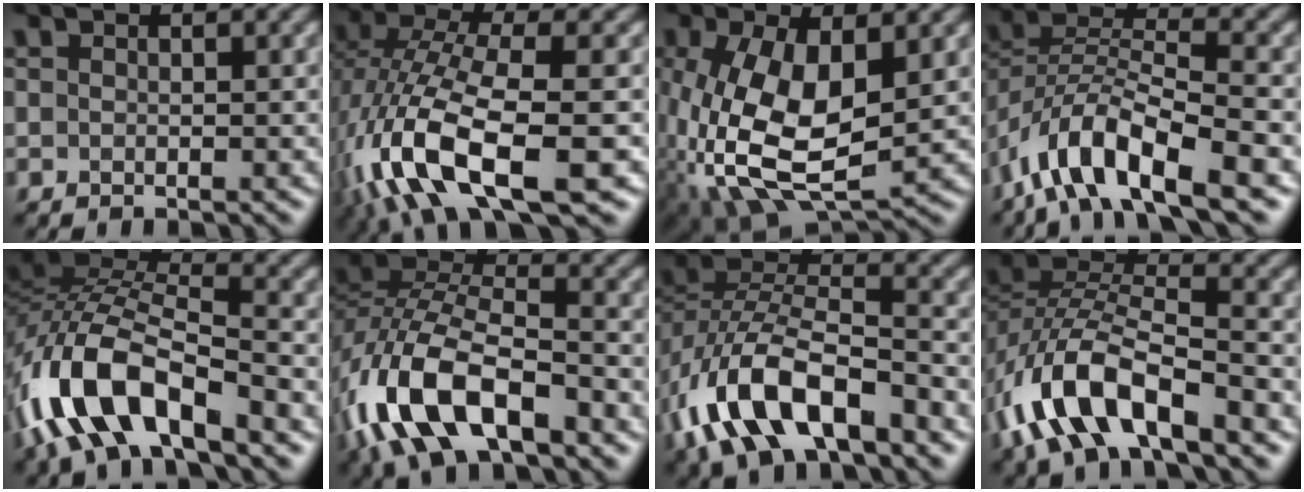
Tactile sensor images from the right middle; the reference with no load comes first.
{"total": 11.0, "force": [-4.3, 4.5, 9.1], "torque": [-0.195, -0.007, -0.081]}
{"total": 10.6, "force": [-0.5, 5.8, 8.8], "torque": [-0.203, -0.013, 0.001]}
{"total": 9.9, "force": [-5.9, 3.5, 7.2], "torque": [-0.135, 0.005, -0.117]}
{"total": 11.2, "force": [-6.5, 4.7, 7.8], "torque": [-0.166, 0.005, -0.131]}
{"total": 12.0, "force": [-6.1, 5.8, 8.5], "torque": [-0.183, -0.002, -0.124]}
{"total": 11.0, "force": [-5.9, 5.3, 7.6], "torque": [-0.156, 0.007, -0.117]}
{"total": 9.8, "force": [-5.4, 4.4, 6.9], "torque": [-0.147, 0.009, -0.108]}